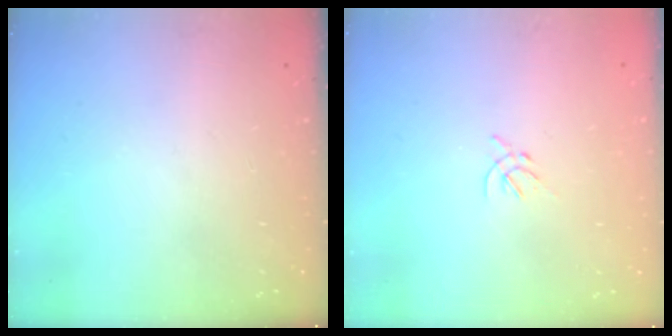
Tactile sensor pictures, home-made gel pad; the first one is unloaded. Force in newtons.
{"total": 1.7, "press": 1.6, "slide": 0.6}